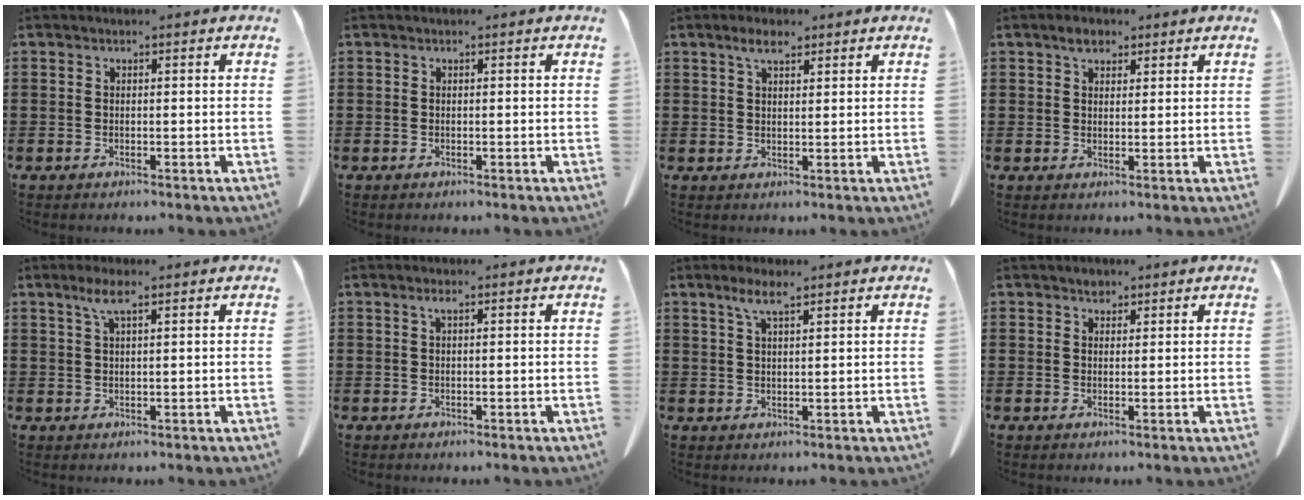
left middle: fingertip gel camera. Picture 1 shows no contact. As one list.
[{"total": 0.0}, {"total": 3.6, "force": [2.2, 0.7, 2.8], "torque": [-0.060, 0.004, 0.037]}, {"total": 2.9, "force": [2.0, 1.4, 1.4], "torque": [-0.024, 0.003, 0.036]}, {"total": 3.5, "force": [2.0, 0.6, 2.8], "torque": [-0.060, 0.005, 0.034]}, {"total": 1.1, "force": [0.4, 0.2, 1.0], "torque": [-0.021, 0.003, 0.007]}, {"total": 3.8, "force": [2.4, 0.7, 2.9], "torque": [-0.063, 0.004, 0.042]}, {"total": 1.7, "force": [1.4, 0.9, 0.4], "torque": [-0.003, -0.002, 0.025]}]